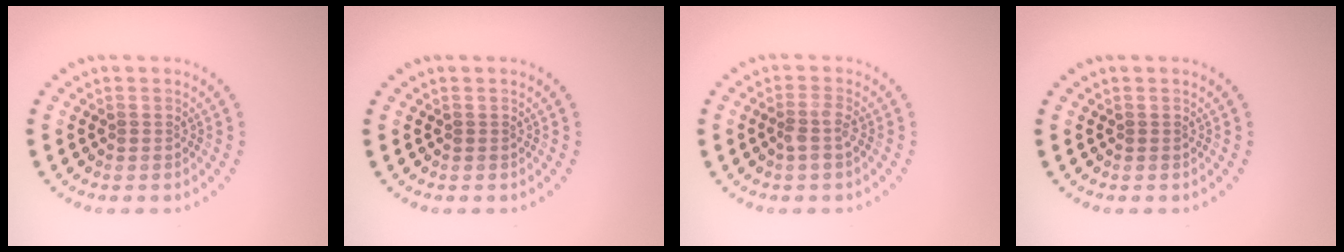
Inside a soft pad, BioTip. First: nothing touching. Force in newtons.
{"total": 0.0}
{"total": 1.4, "press": 1.2, "slide": 0.8}
{"total": 0.0}